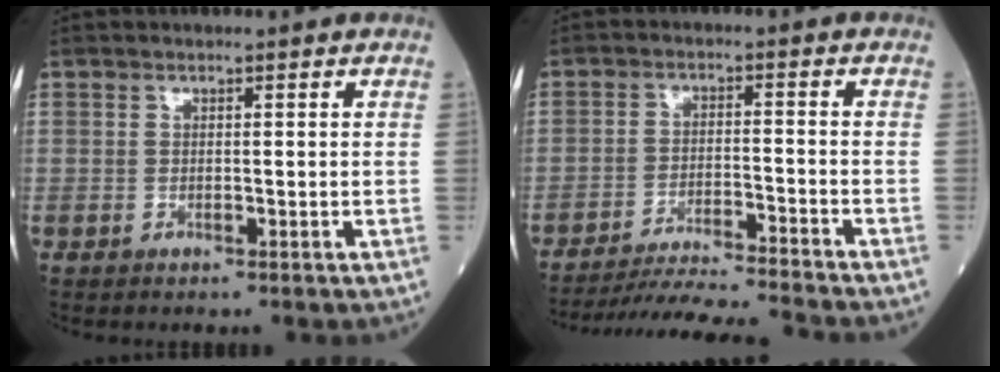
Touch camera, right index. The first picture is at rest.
{"total": 13.1, "force": [-12.4, -1.9, 4.0], "torque": [-0.049, -0.023, -0.197]}